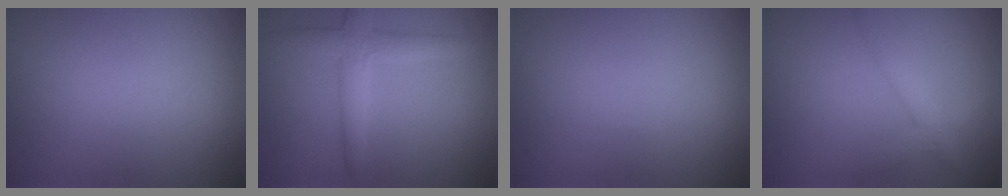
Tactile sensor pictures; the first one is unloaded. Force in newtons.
{"total": 3.0, "press": 3.0, "slide": 0.1}
{"total": 0.0}
{"total": 2.1, "press": 2.1, "slide": 0.0}